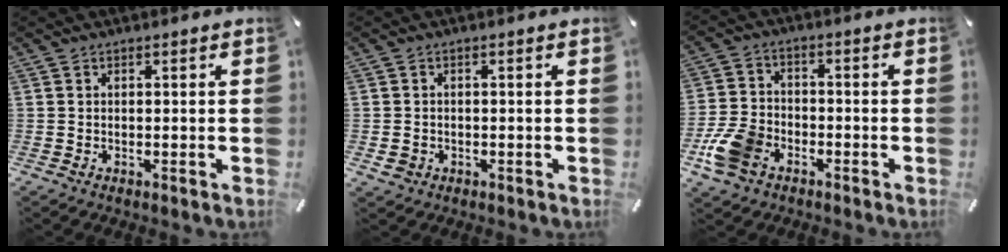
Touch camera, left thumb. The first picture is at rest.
{"total": 2.1, "force": [-0.7, 1.9, 0.7], "torque": [-0.013, 0.004, -0.013]}
{"total": 9.9, "force": [-5.1, 6.8, 5.1], "torque": [-0.116, 0.024, -0.094]}